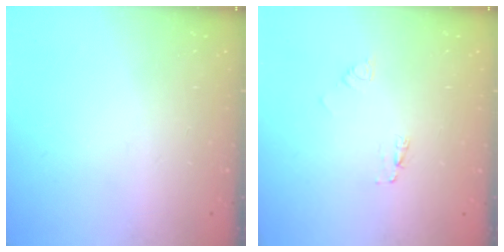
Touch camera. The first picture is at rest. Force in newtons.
{"total": 1.5, "press": 1.5, "slide": 0.1}